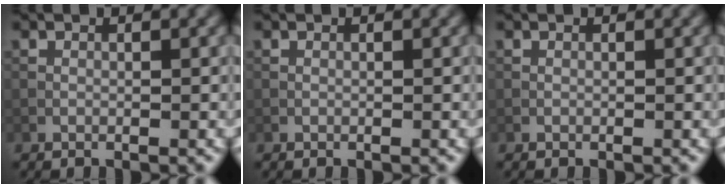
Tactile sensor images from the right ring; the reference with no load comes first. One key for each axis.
{"total": 0.0}
{"total": 0.0}